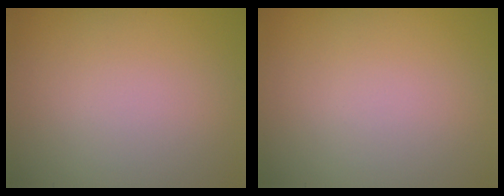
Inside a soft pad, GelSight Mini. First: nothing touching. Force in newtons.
{"total": 0.0}